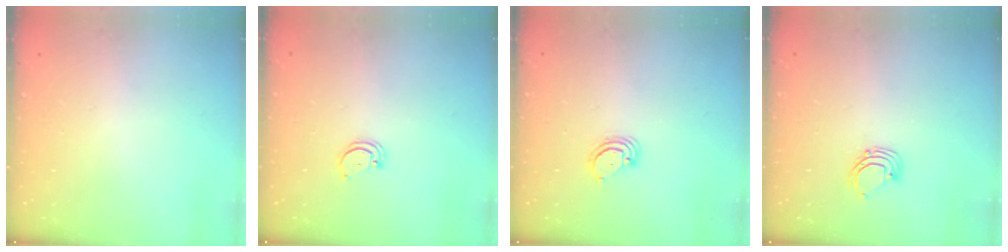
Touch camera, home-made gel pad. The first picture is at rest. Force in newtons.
{"total": 1.8, "press": 1.8, "slide": 0.2}
{"total": 2.9, "press": 2.9, "slide": 0.3}
{"total": 2.9, "press": 2.9, "slide": 0.3}